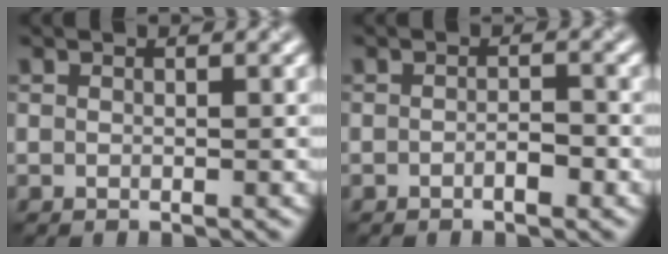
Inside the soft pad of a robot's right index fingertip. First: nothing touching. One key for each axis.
{"total": 1.3, "fx": -0.7, "fy": 0.3, "fz": 1.0, "tx": -0.021, "ty": 0.003, "tz": -0.012}